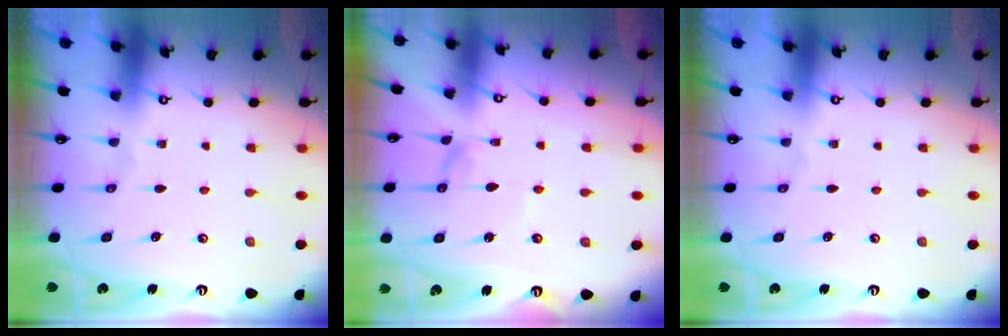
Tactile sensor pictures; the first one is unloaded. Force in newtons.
{"total": 0.9, "press": 0.9, "slide": 0.1}
{"total": 0.0}